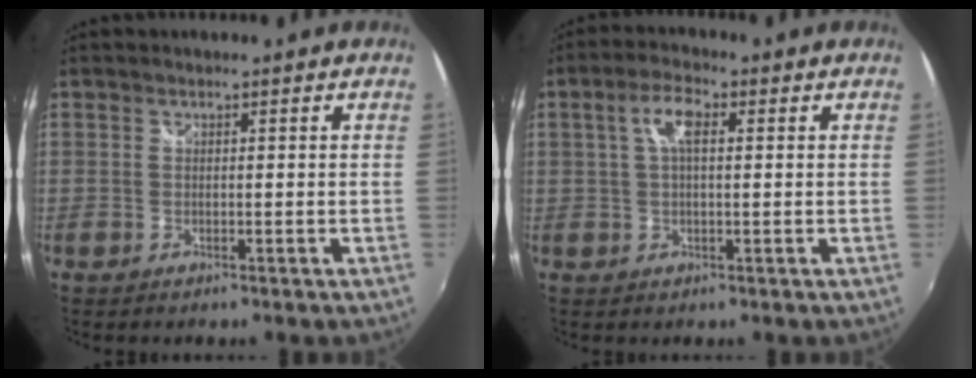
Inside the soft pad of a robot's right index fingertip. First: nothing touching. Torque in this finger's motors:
{"motor_torque": [0.61, 0.10, 0.41, 0.08]}